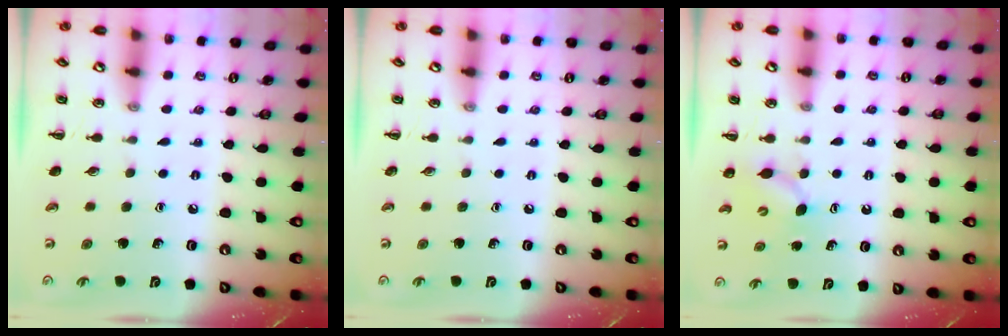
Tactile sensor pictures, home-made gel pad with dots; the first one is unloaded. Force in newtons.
{"total": 0.0}
{"total": 4.6, "press": 4.5, "slide": 0.4}